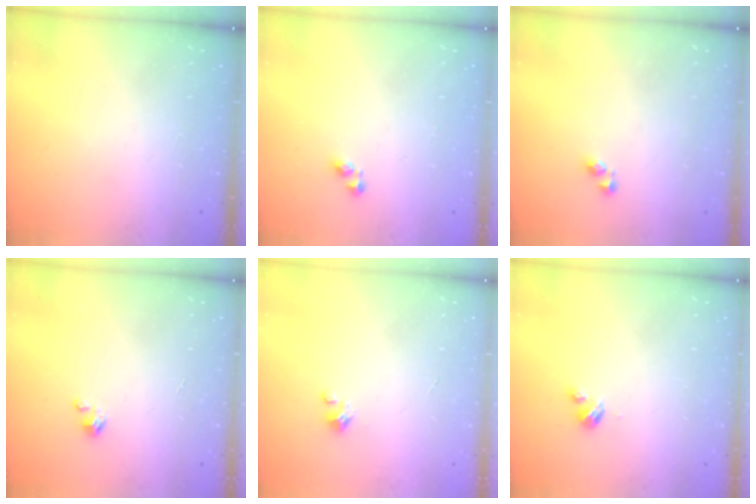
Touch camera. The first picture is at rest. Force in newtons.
{"total": 3.8, "press": 3.8, "slide": 0.7}
{"total": 3.7, "press": 3.7, "slide": 0.1}
{"total": 2.0, "press": 1.9, "slide": 0.3}
{"total": 1.5, "press": 1.5, "slide": 0.1}
{"total": 2.7, "press": 2.7, "slide": 0.3}